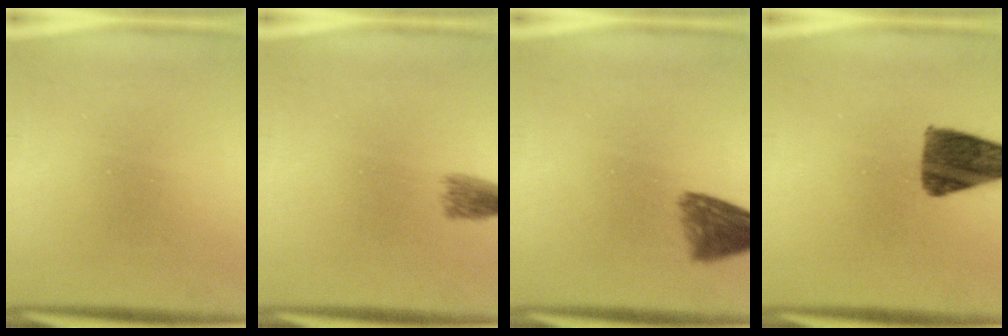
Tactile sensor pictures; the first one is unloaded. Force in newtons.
{"total": 2.0}
{"total": 5.8}
{"total": 11.0}